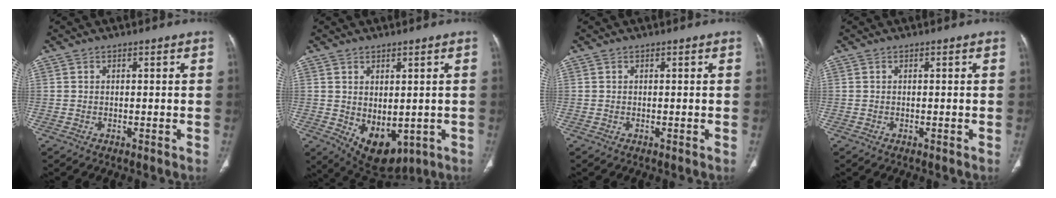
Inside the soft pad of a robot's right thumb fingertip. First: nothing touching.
{"total": 9.2, "force": [-1.5, 5.5, 7.2], "torque": [-0.084, -0.007, 0.007]}
{"total": 0.0}
{"total": 0.0}